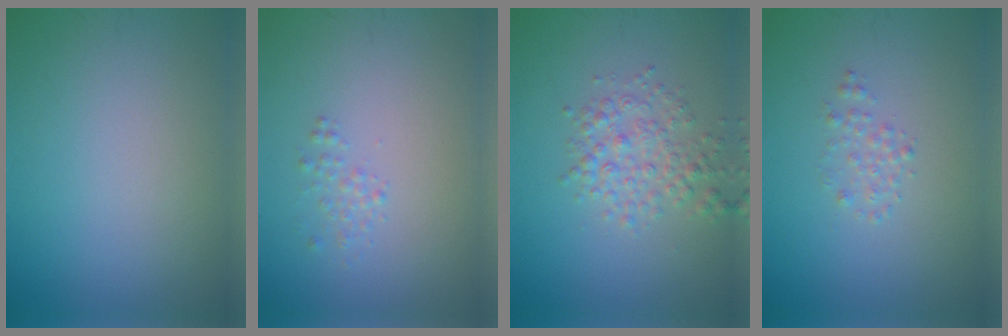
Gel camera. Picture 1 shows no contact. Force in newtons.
{"total": 0.9, "press": 0.9, "slide": 0.0}
{"total": 3.1, "press": 3.1, "slide": 0.0}
{"total": 1.1, "press": 1.1, "slide": 0.1}